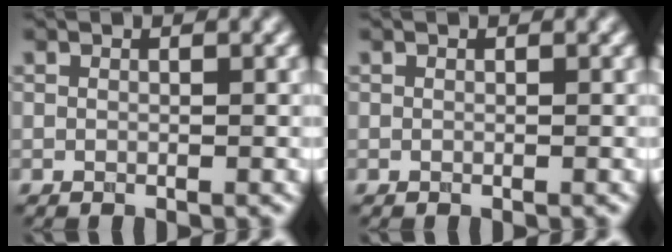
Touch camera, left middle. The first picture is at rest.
{"total": 0.0}